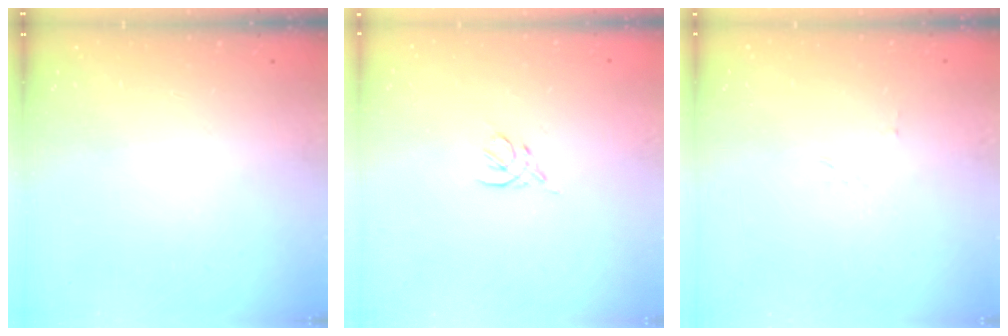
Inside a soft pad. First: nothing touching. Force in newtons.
{"total": 3.1, "press": 3.0, "slide": 0.8}
{"total": 2.7, "press": 2.7, "slide": 0.3}